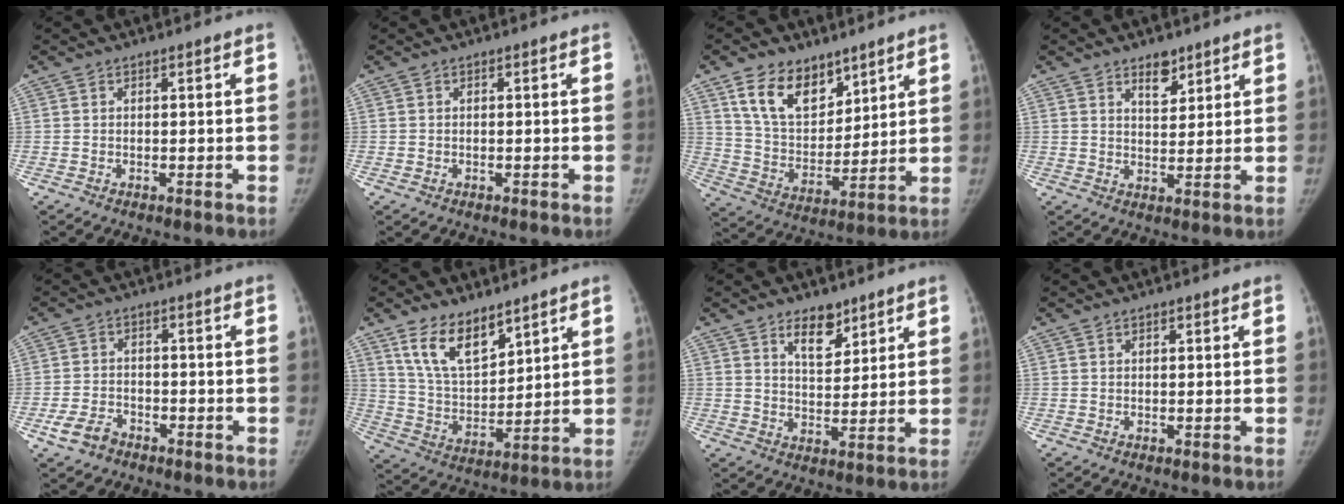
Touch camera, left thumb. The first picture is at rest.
{"total": 0.6, "force": [-0.2, 0.5, 0.2], "torque": [-0.002, 0.001, -0.003]}
{"total": 13.9, "force": [8.6, 8.4, 6.9], "torque": [-0.083, -0.052, 0.165]}
{"total": 4.9, "force": [3.3, 2.5, 2.5], "torque": [-0.015, -0.024, 0.054]}
{"total": 5.0, "force": [-3.0, 3.2, 2.2], "torque": [-0.042, 0.018, -0.052]}
{"total": 12.0, "force": [8.1, 5.7, 6.9], "torque": [-0.099, -0.050, 0.164]}
{"total": 6.9, "force": [4.7, 3.5, 3.7], "torque": [-0.031, -0.034, 0.079]}
{"total": 0.7, "force": [0.4, 0.4, 0.5], "torque": [-0.006, -0.001, 0.005]}